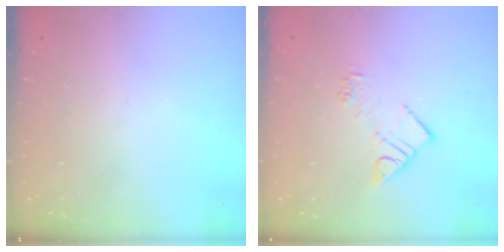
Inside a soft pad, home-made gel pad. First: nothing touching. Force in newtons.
{"total": 7.7, "press": 7.7, "slide": 0.2}